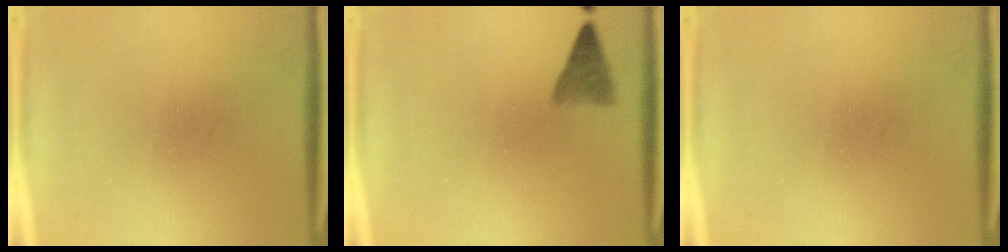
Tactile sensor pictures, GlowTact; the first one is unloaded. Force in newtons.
{"total": 2.6}
{"total": 0.0}